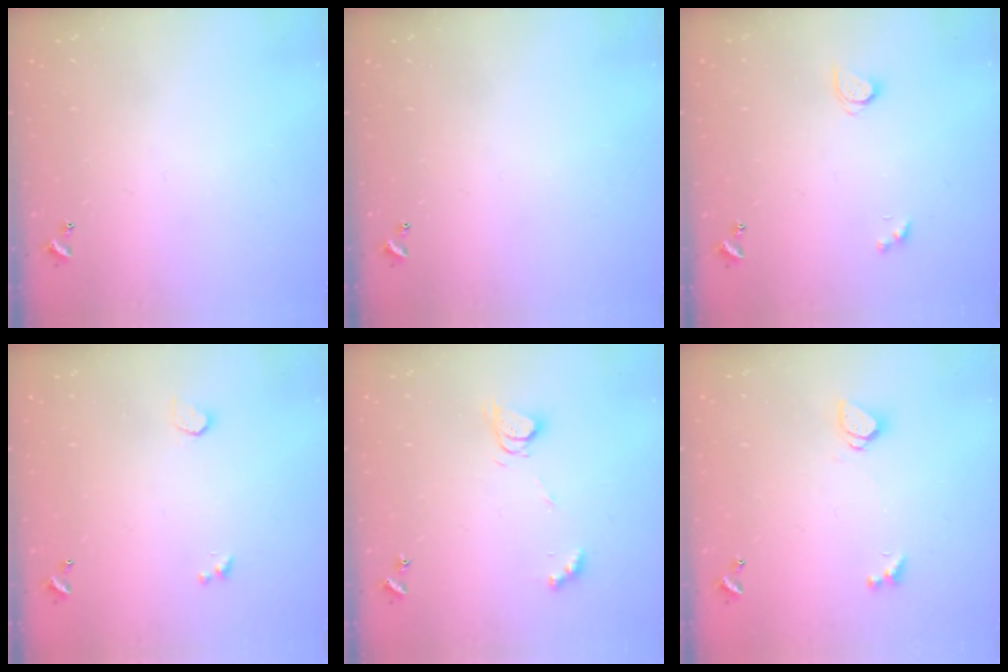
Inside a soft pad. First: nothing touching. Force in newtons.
{"total": 0.0}
{"total": 2.6, "press": 2.6, "slide": 0.3}
{"total": 1.0, "press": 0.7, "slide": 0.7}
{"total": 6.3, "press": 6.3, "slide": 0.3}
{"total": 1.2, "press": 1.1, "slide": 0.5}